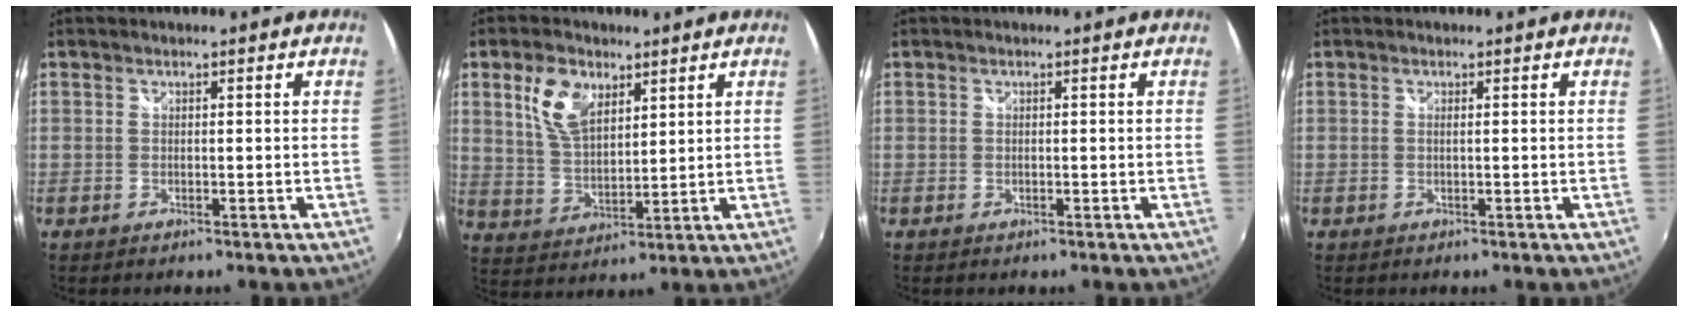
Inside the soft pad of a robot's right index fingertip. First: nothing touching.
{"total": 9.2, "force": [4.5, 5.2, 6.2], "torque": [-0.122, 0.010, 0.092]}
{"total": 0.0}
{"total": 0.6, "force": [0.0, -0.2, 0.6], "torque": [-0.009, 0.000, -0.002]}